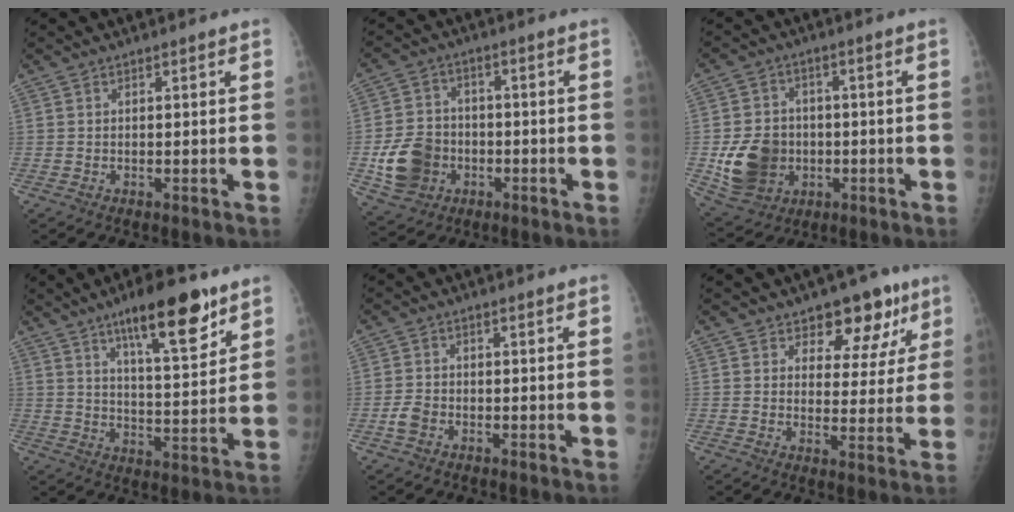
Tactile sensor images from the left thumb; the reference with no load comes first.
{"total": 10.9, "force": [-3.0, 9.1, 5.2], "torque": [-0.078, 0.014, -0.052]}
{"total": 12.3, "force": [-2.1, 10.3, 6.3], "torque": [-0.089, 0.002, -0.024]}
{"total": 14.6, "force": [9.0, 3.9, 10.8], "torque": [-0.140, -0.049, 0.144]}
{"total": 2.6, "force": [-1.4, 1.7, 1.3], "torque": [-0.027, 0.007, -0.027]}
{"total": 10.3, "force": [6.3, 6.2, 5.3], "torque": [-0.015, -0.025, 0.082]}